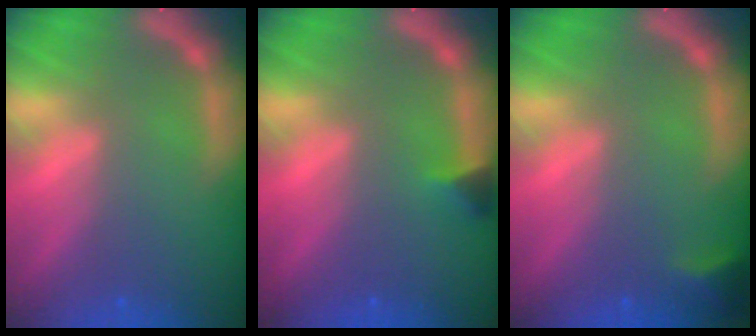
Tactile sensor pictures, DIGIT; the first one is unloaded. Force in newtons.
{"total": 1.4}
{"total": 1.9}